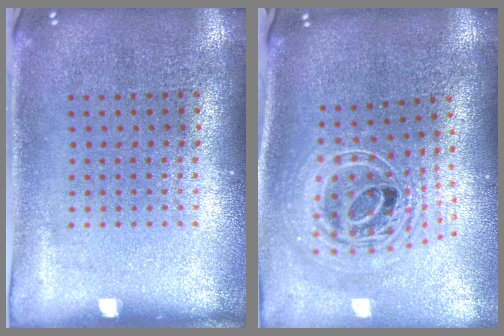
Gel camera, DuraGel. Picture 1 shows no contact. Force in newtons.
{"total": 2.6, "press": 1.9, "slide": 1.8}